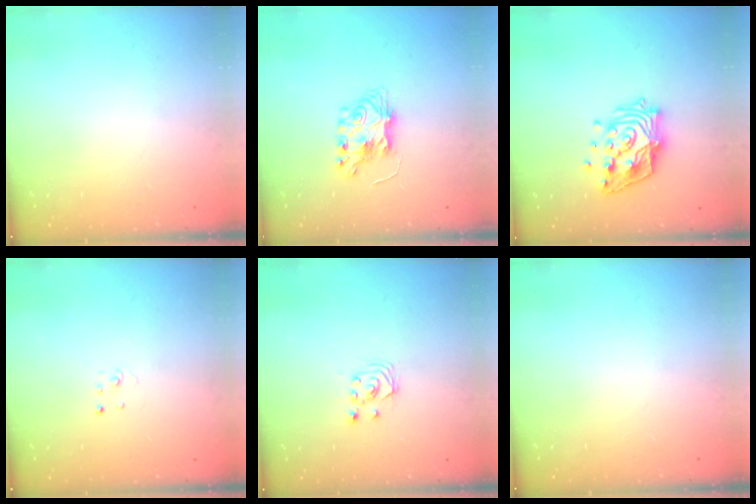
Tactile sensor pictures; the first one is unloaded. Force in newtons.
{"total": 6.9, "press": 6.9, "slide": 0.4}
{"total": 15.5, "press": 15.5, "slide": 1.2}
{"total": 2.0, "press": 2.0, "slide": 0.1}
{"total": 2.9, "press": 2.8, "slide": 0.3}
{"total": 0.0}